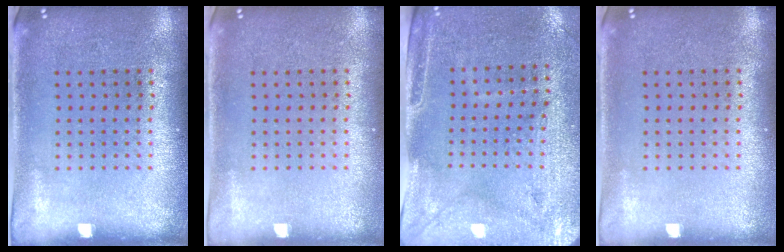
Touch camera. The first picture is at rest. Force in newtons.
{"total": 0.0}
{"total": 3.0, "press": 2.6, "slide": 1.5}
{"total": 0.0}